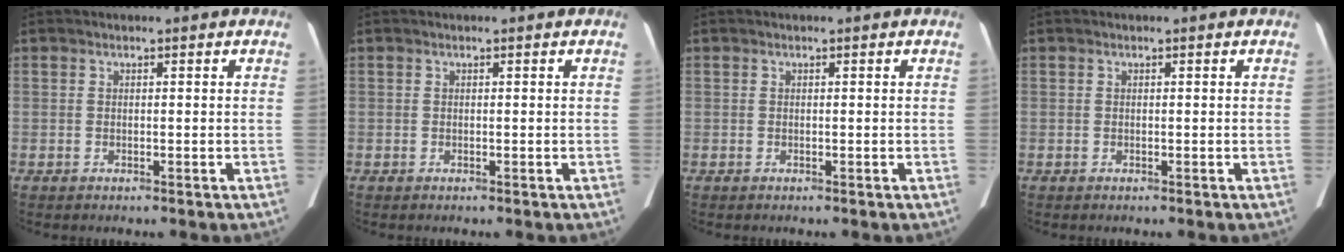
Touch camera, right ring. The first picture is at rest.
{"total": 0.0}
{"total": 0.0}
{"total": 0.0}